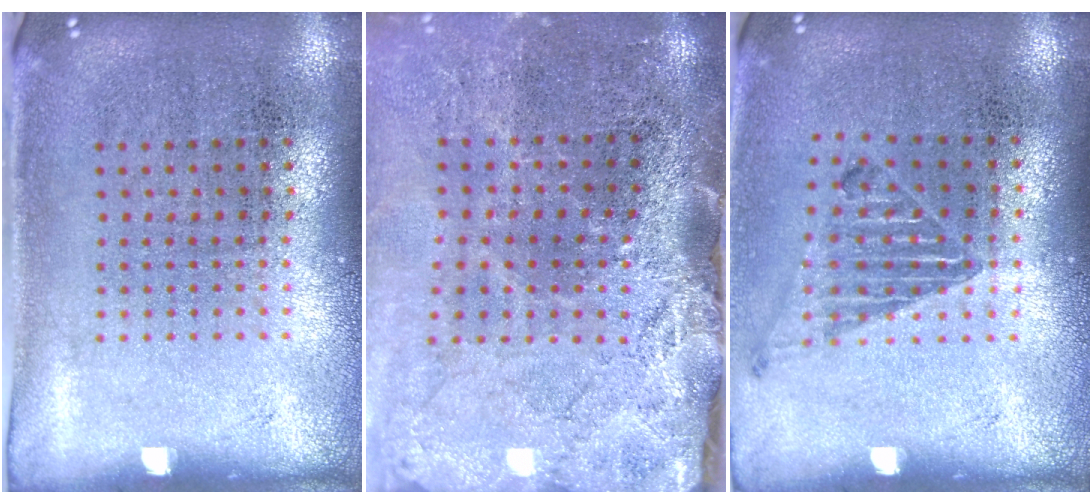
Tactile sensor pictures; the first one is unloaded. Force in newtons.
{"total": 4.1, "press": 3.3, "slide": 2.4}
{"total": 1.0, "press": 1.0, "slide": 0.1}